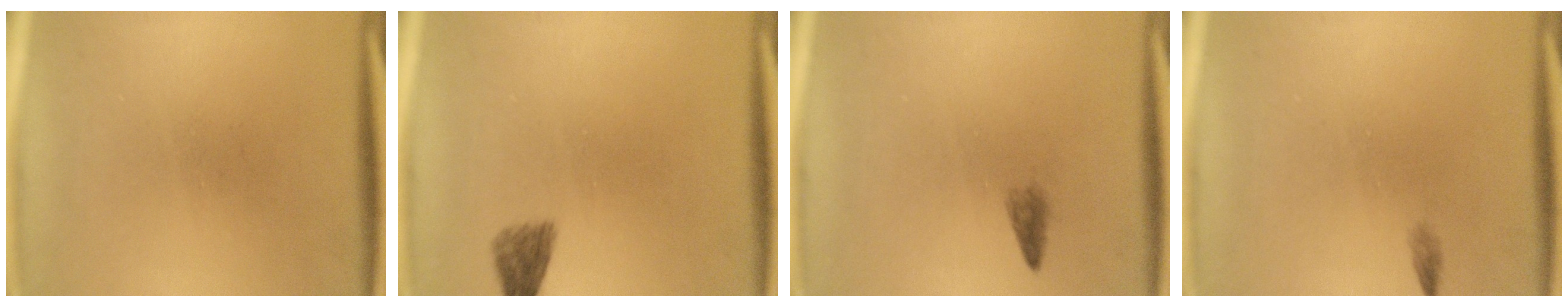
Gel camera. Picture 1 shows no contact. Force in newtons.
{"total": 2.4}
{"total": 1.1}
{"total": 0.6}